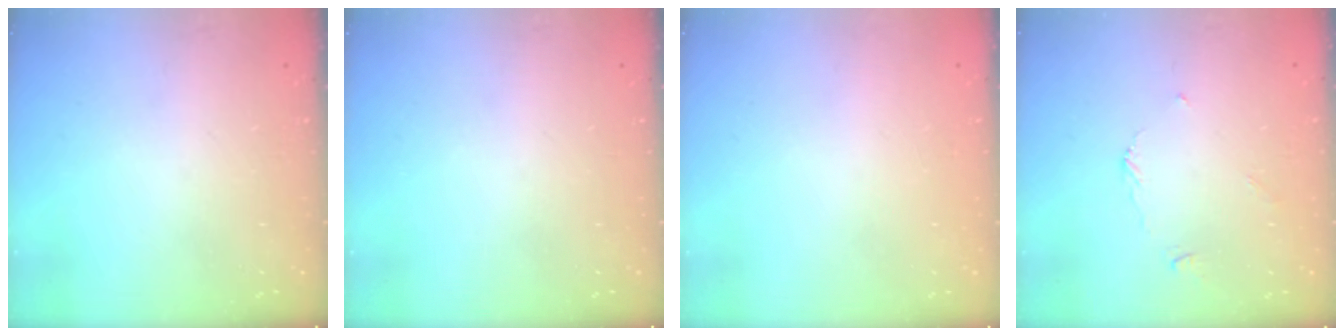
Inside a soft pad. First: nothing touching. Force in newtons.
{"total": 0.0}
{"total": 1.9, "press": 1.9, "slide": 0.1}
{"total": 2.7, "press": 2.7, "slide": 0.3}